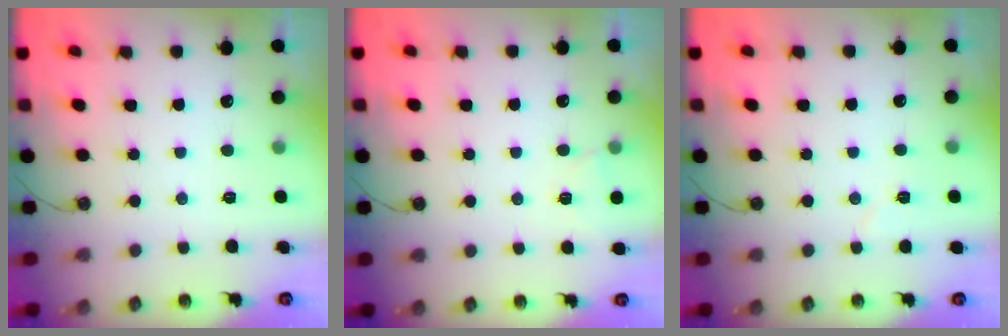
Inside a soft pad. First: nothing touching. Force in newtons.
{"total": 3.9, "press": 3.7, "slide": 1.0}
{"total": 4.5, "press": 3.8, "slide": 2.4}